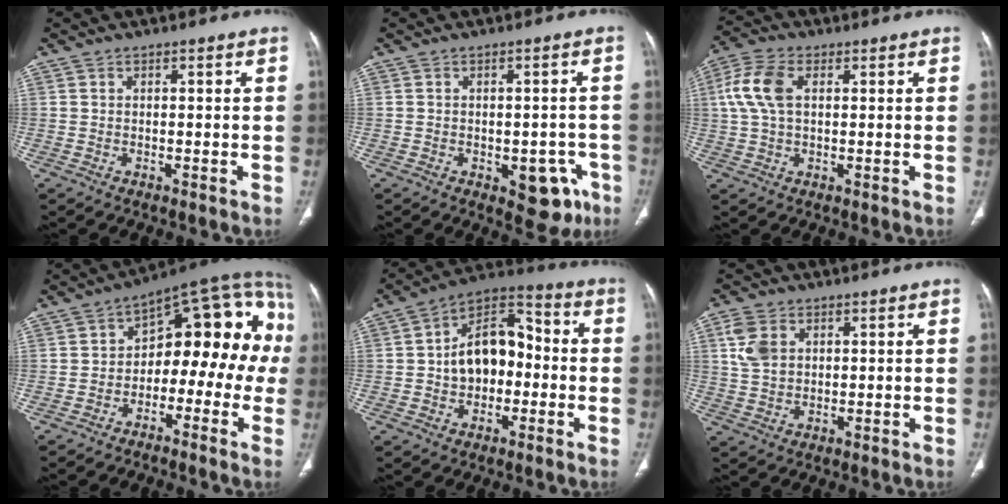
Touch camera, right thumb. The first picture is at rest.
{"total": 7.8, "force": [-3.3, 4.4, 5.6], "torque": [-0.032, 0.013, -0.032]}
{"total": 8.4, "force": [1.7, 5.1, 6.4], "torque": [-0.151, 0.019, 0.033]}
{"total": 19.3, "force": [-1.6, 10.9, 15.9], "torque": [-0.169, 0.065, -0.030]}
{"total": 13.8, "force": [-0.8, 9.4, 10.1], "torque": [-0.126, 0.042, -0.023]}
{"total": 6.2, "force": [2.2, 4.3, 3.9], "torque": [-0.077, -0.001, 0.047]}